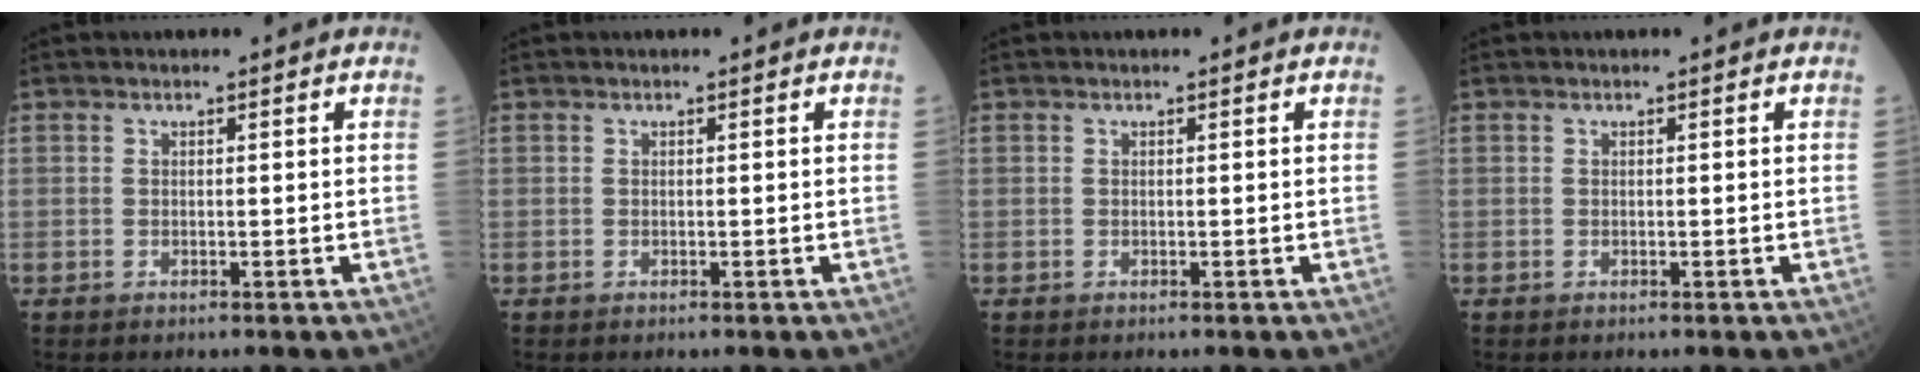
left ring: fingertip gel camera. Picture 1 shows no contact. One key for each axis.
{"total": 0.0}
{"total": 0.0}
{"total": 0.0}